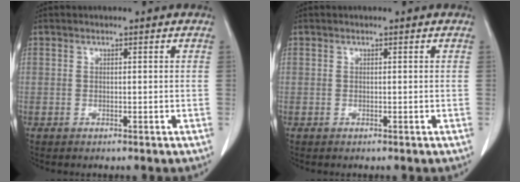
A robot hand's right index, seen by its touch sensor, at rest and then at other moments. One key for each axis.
{"total": 0.0}